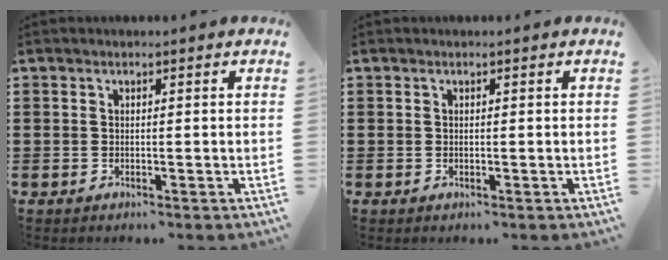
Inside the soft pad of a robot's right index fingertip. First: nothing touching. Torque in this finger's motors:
{"motor_torque": [0.19, 0.30, 0.00, 0.00]}